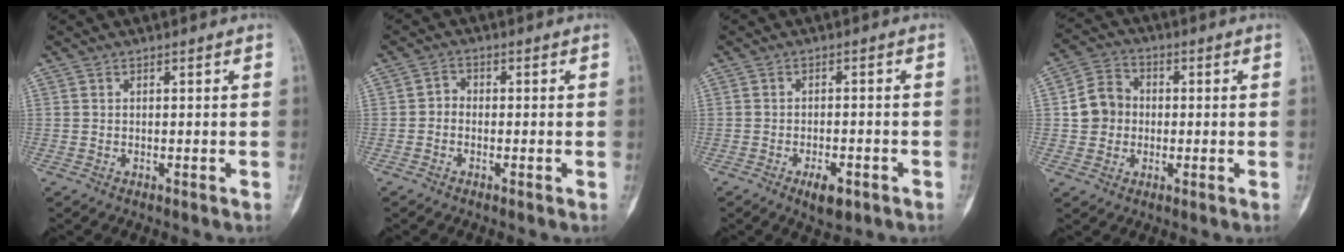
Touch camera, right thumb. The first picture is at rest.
{"total": 1.9, "force": [-0.7, 1.6, 0.8], "torque": [0.003, 0.007, -0.023]}
{"total": 4.6, "force": [-2.6, 1.9, 3.3], "torque": [-0.044, 0.007, -0.034]}
{"total": 7.4, "force": [-0.2, 6.6, 3.3], "torque": [-0.038, 0.017, -0.015]}